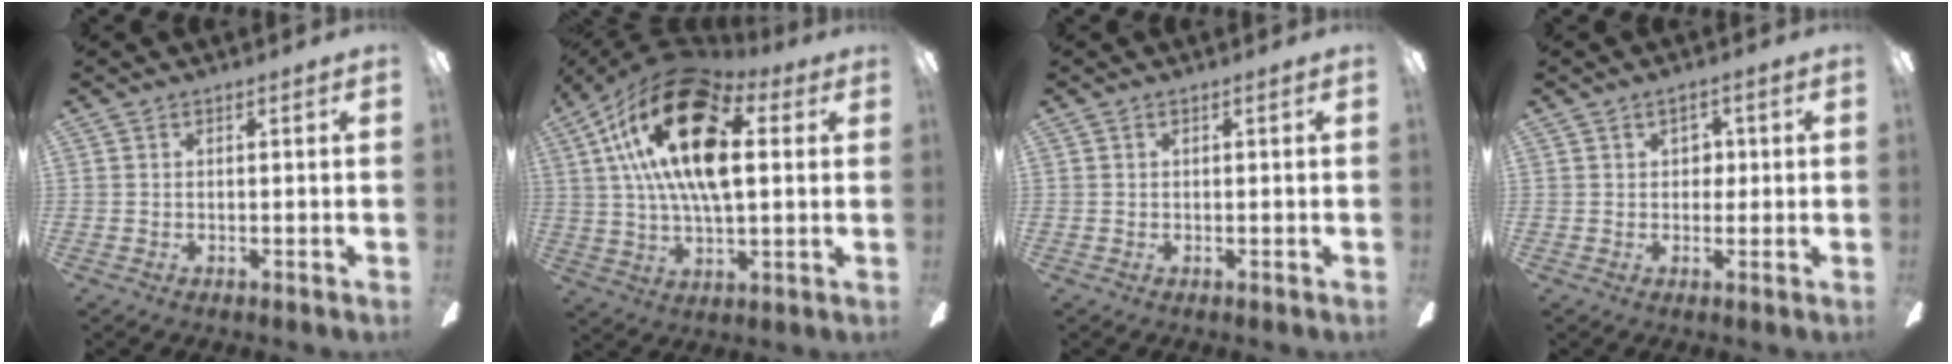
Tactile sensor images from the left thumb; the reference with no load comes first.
{"total": 25.0, "force": [8.4, 12.2, 20.1], "torque": [-0.372, -0.018, 0.137]}
{"total": 0.0}
{"total": 3.7, "force": [1.3, 2.6, 2.3], "torque": [-0.025, 0.001, 0.016]}